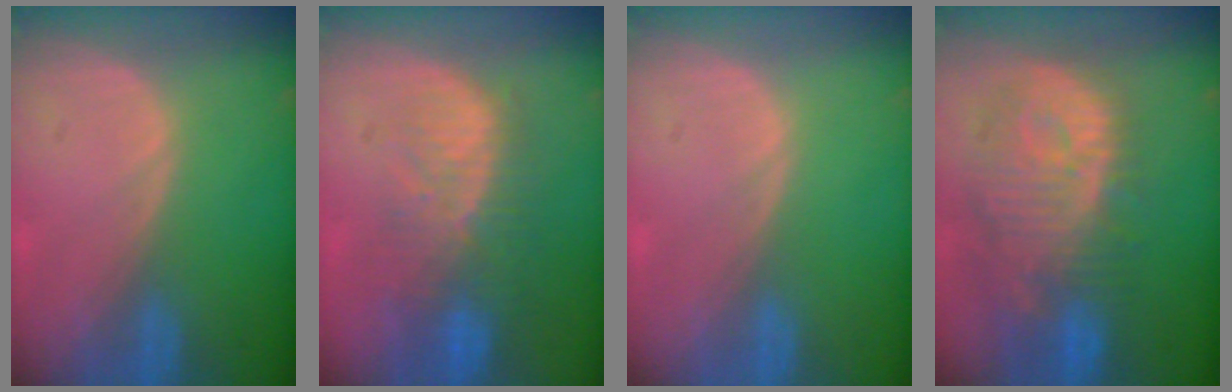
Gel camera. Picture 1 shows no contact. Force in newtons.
{"total": 10.2, "press": 8.6, "slide": 5.4}
{"total": 0.0}
{"total": 12.2, "press": 10.9, "slide": 5.4}